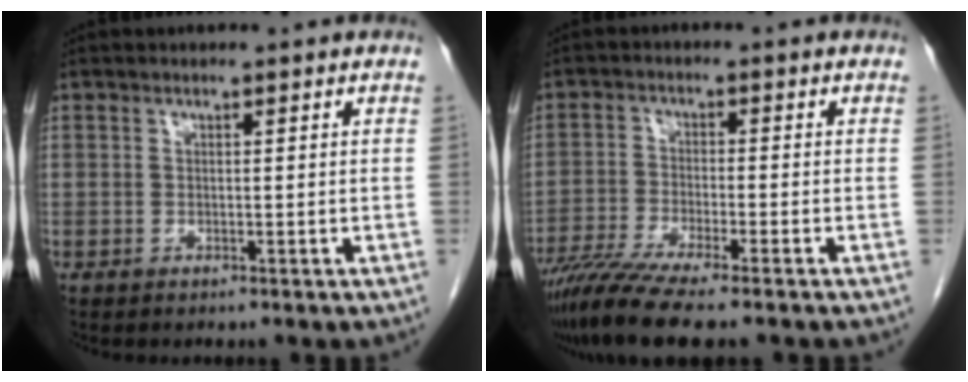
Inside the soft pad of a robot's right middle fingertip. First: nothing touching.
{"total": 9.1, "force": [-7.3, 0.1, 5.6], "torque": [-0.095, -0.023, -0.125]}